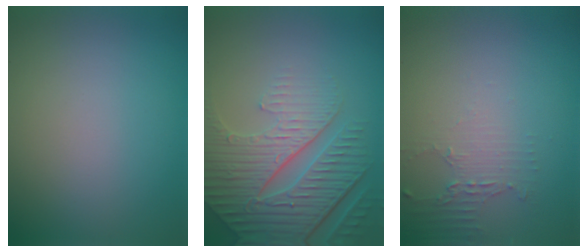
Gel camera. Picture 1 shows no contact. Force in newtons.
{"total": 8.3, "press": 5.9, "slide": 5.8}
{"total": 2.0, "press": 1.4, "slide": 1.4}